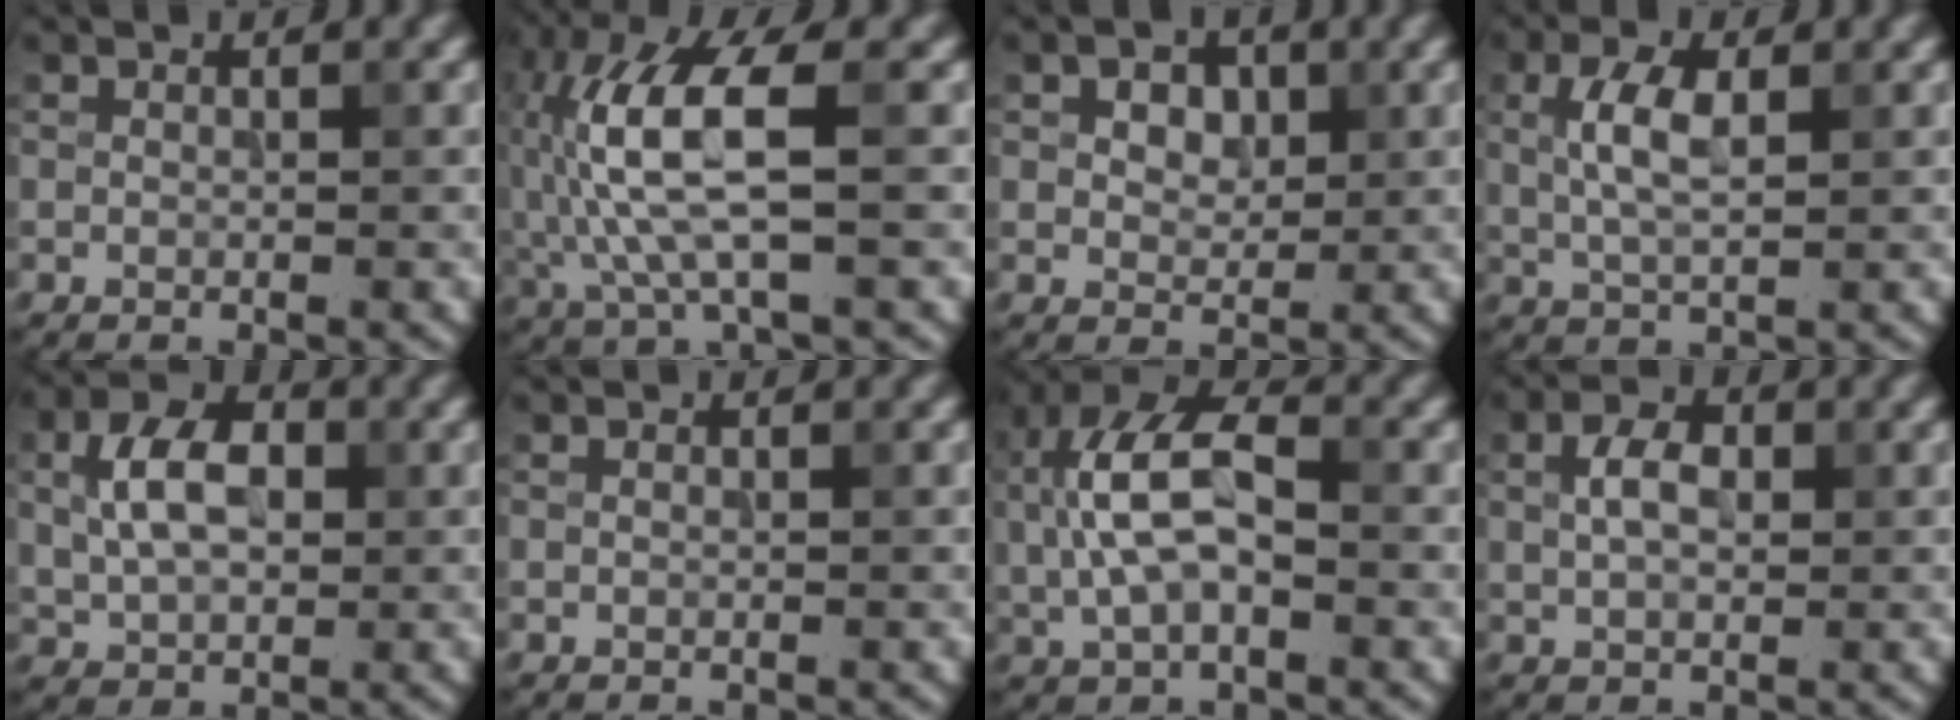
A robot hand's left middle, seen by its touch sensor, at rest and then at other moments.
{"total": 8.3, "force": [-0.1, 2.6, 7.9], "torque": [-0.180, 0.016, -0.002]}
{"total": 3.4, "force": [1.5, 2.3, 2.1], "torque": [-0.036, 0.009, 0.012]}
{"total": 3.8, "force": [0.8, 1.6, 3.3], "torque": [-0.074, 0.004, 0.015]}
{"total": 5.7, "force": [1.1, 3.8, 4.1], "torque": [-0.082, 0.008, 0.015]}
{"total": 0.0}
{"total": 7.6, "force": [0.2, 4.0, 6.4], "torque": [-0.138, 0.016, -0.005]}
{"total": 3.1, "force": [0.7, 1.9, 2.4], "torque": [-0.050, 0.004, 0.012]}